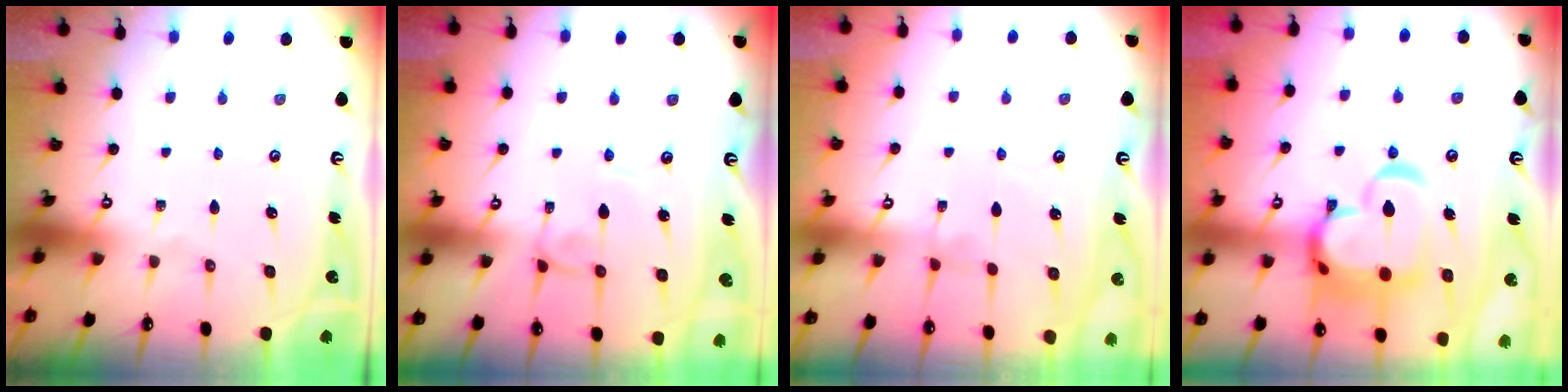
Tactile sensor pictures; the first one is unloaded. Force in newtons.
{"total": 1.4, "press": 1.4, "slide": 0.2}
{"total": 2.9, "press": 2.9, "slide": 0.4}
{"total": 11.4, "press": 11.3, "slide": 1.7}